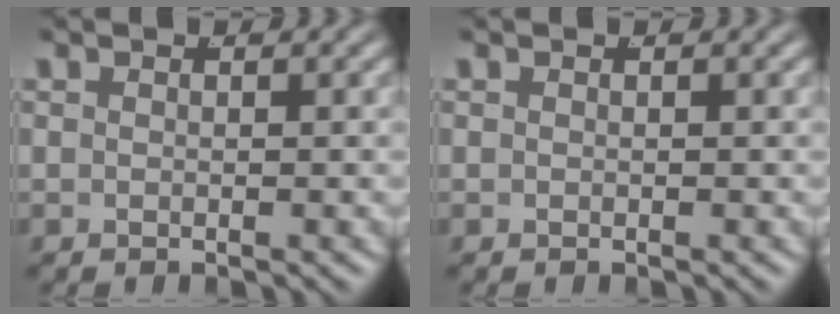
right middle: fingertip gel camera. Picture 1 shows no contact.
{"total": 0.0}